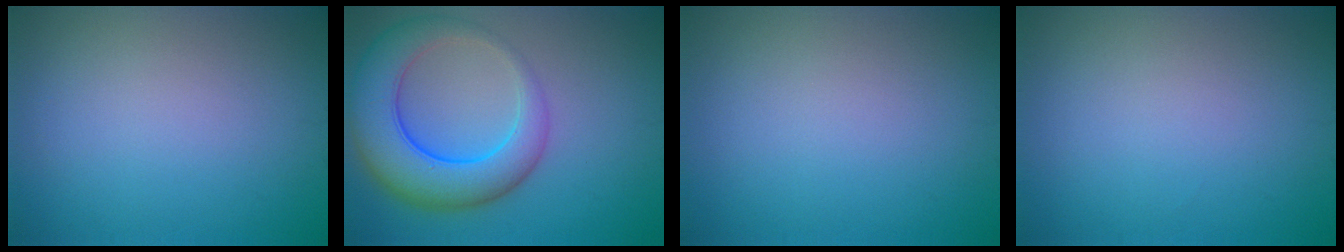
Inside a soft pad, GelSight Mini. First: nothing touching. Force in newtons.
{"total": 8.2, "press": 8.2, "slide": 0.3}
{"total": 0.0}
{"total": 0.0}